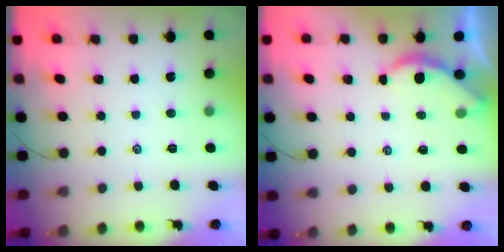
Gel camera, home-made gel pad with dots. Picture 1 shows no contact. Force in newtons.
{"total": 1.9, "press": 1.9, "slide": 0.1}